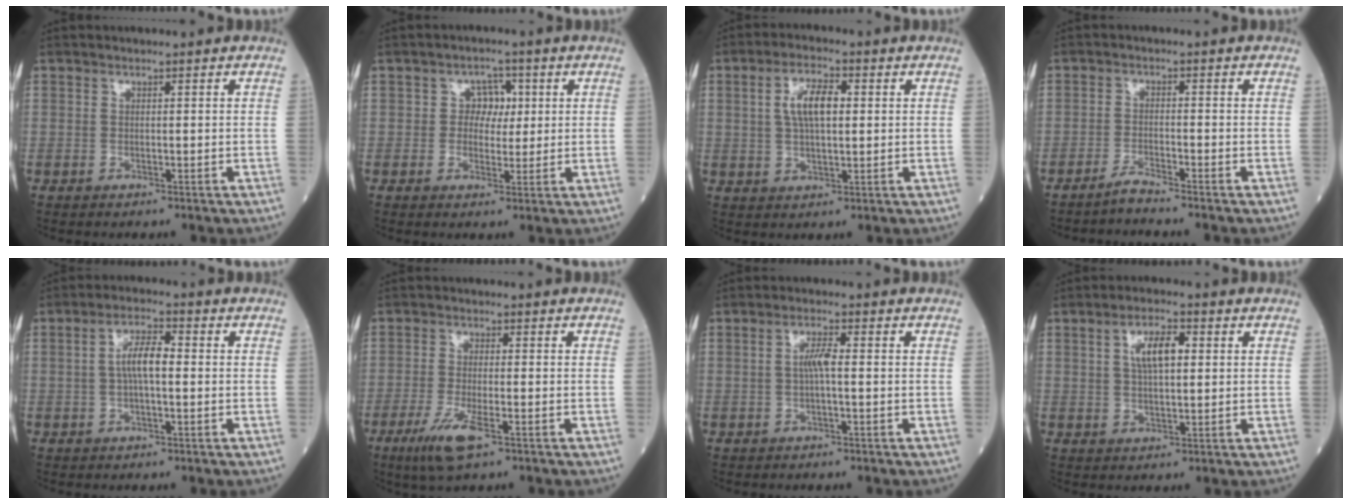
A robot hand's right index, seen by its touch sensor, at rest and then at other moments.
{"total": 3.8, "force": [0.7, 3.0, 2.2], "torque": [-0.022, 0.010, 0.007]}
{"total": 6.4, "force": [1.2, 2.3, 5.8], "torque": [-0.115, 0.013, 0.023]}
{"total": 2.3, "force": [-2.1, -0.6, 0.5], "torque": [-0.014, -0.009, -0.041]}
{"total": 5.1, "force": [0.1, 1.4, 4.9], "torque": [-0.097, 0.016, -0.003]}
{"total": 6.1, "force": [-3.3, 0.9, 5.0], "torque": [-0.108, -0.016, -0.061]}
{"total": 2.9, "force": [0.0, 0.4, 2.9], "torque": [-0.058, 0.005, -0.001]}
{"total": 5.6, "force": [1.5, 1.9, 5.1], "torque": [-0.096, 0.011, 0.027]}